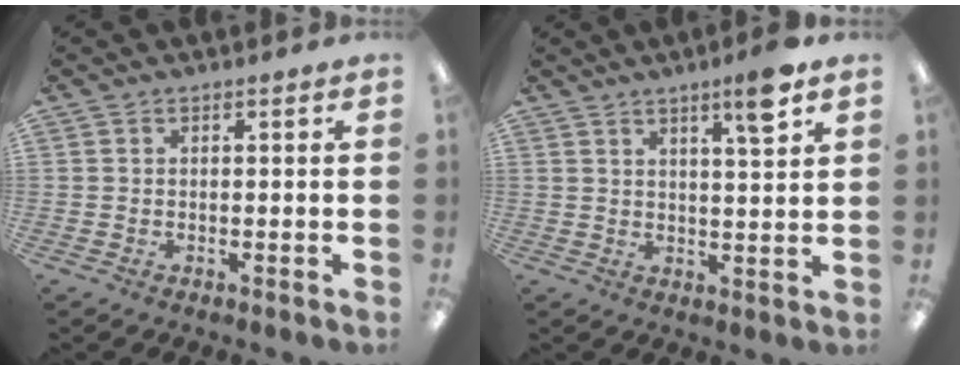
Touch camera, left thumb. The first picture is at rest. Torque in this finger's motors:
{"motor_torque": [0.96, 0.59, 0.83, -0.83, 0.00]}